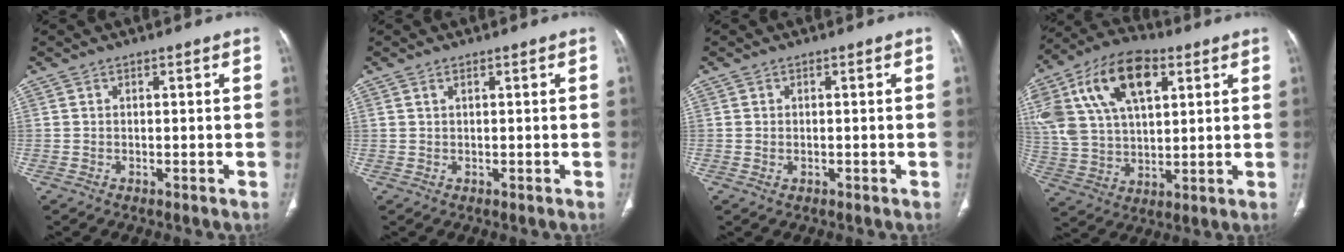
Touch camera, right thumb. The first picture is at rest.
{"total": 0.7, "force": [0.5, 0.2, 0.5], "torque": [-0.012, 0.003, 0.012]}
{"total": 0.8, "force": [-0.2, 0.5, 0.5], "torque": [-0.015, 0.004, 0.002]}
{"total": 22.0, "force": [8.6, 12.6, 15.8], "torque": [-0.309, 0.006, 0.155]}